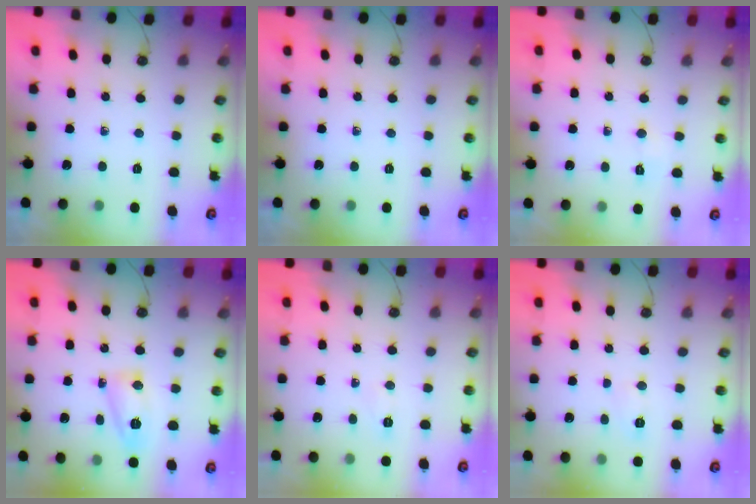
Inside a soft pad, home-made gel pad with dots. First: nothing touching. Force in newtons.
{"total": 0.0}
{"total": 2.8, "press": 2.8, "slide": 0.4}
{"total": 7.2, "press": 7.2, "slide": 1.0}
{"total": 4.4, "press": 4.1, "slide": 1.6}
{"total": 3.8, "press": 3.7, "slide": 0.9}